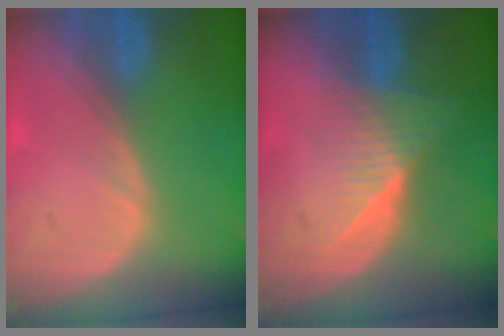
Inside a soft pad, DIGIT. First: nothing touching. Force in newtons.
{"total": 6.0, "press": 5.4, "slide": 2.7}